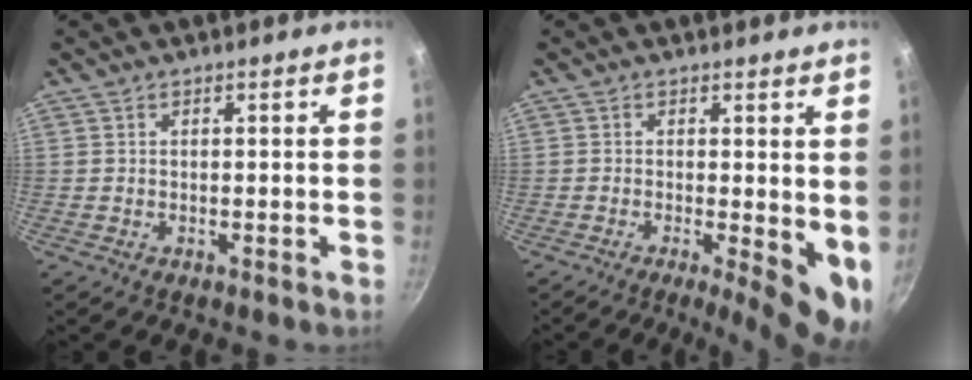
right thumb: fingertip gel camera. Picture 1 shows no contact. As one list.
[{"total": 8.5, "force": [-0.9, 2.9, 7.9], "torque": [-0.098, -0.008, -0.010]}]